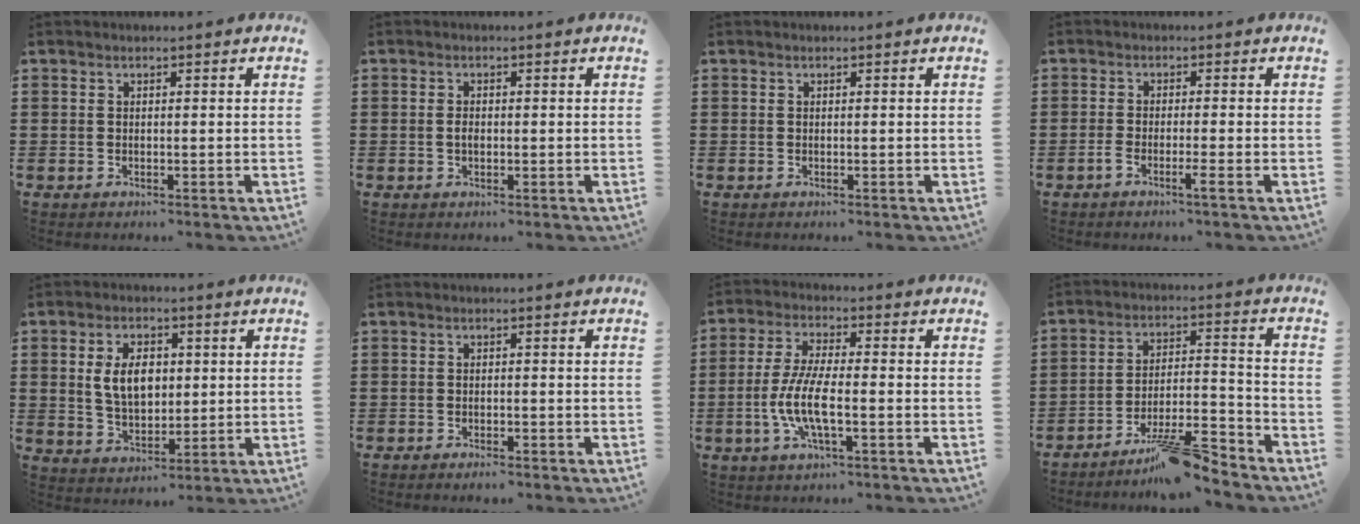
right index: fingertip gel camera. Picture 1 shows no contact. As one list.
[{"total": 1.4, "force": [-0.2, 0.8, 1.2], "torque": [-0.023, 0.003, -0.004]}, {"total": 0.0}, {"total": 2.2, "force": [-1.4, 0.0, 1.7], "torque": [-0.036, -0.004, -0.028]}, {"total": 6.6, "force": [1.0, 4.2, 5.0], "torque": [-0.100, 0.008, 0.010]}, {"total": 1.1, "force": [-1.1, 0.1, 0.2], "torque": [-0.008, -0.002, -0.021]}, {"total": 7.8, "force": [-2.5, 2.0, 7.1], "torque": [-0.160, -0.013, -0.054]}, {"total": 9.8, "force": [-8.1, 1.4, 5.4], "torque": [-0.076, 0.026, -0.147]}]